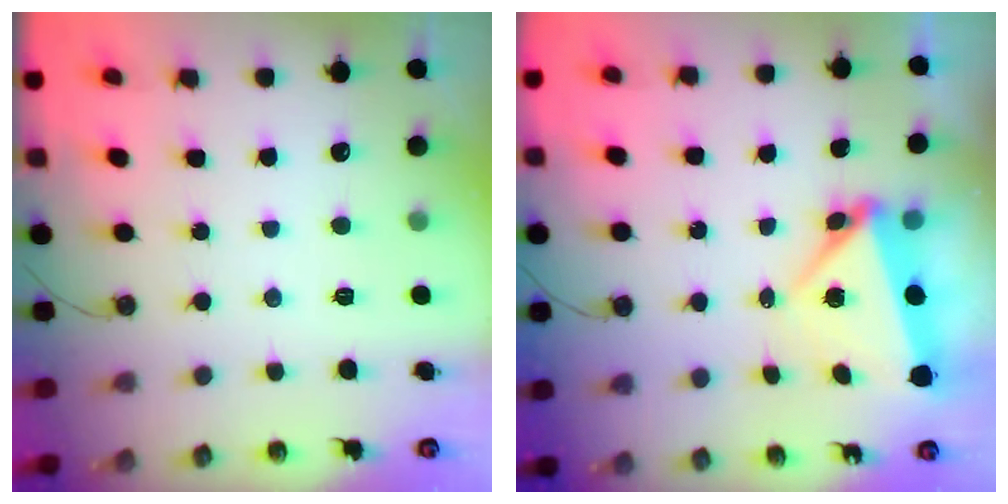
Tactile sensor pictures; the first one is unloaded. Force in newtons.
{"total": 5.8, "press": 5.7, "slide": 1.0}